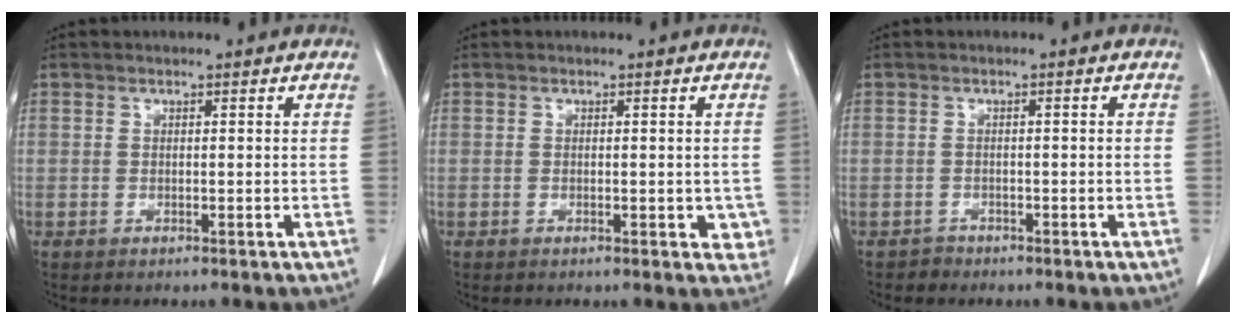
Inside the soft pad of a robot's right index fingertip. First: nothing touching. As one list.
[{"total": 2.9, "force": [-0.5, 1.7, 2.3], "torque": [-0.007, 0.001, -0.003]}, {"total": 1.0, "force": [-0.9, 0.4, -0.2], "torque": [0.004, 0.001, -0.018]}]